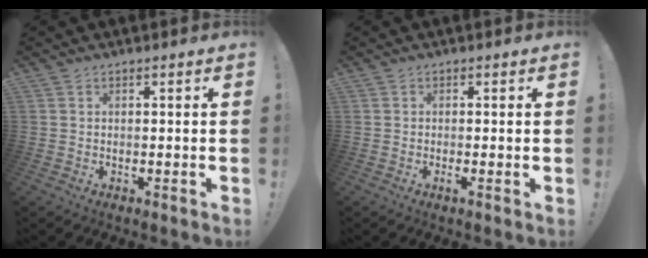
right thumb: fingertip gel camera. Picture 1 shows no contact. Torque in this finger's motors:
{"motor_torque": [-0.09, -0.01, 0.07, -0.25, 0.01]}